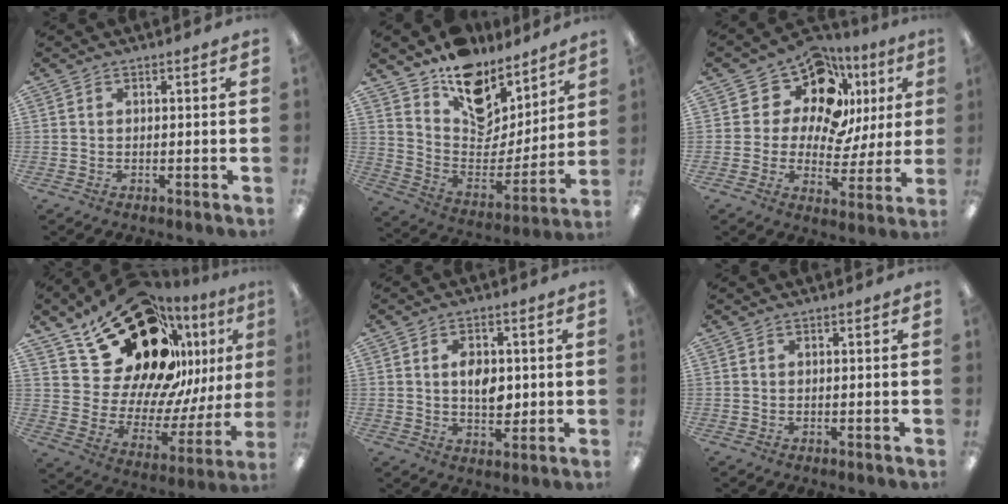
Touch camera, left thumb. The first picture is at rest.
{"total": 14.4, "force": [10.9, 8.3, 4.3], "torque": [-0.069, -0.101, 0.195]}
{"total": 14.4, "force": [8.3, 9.2, 7.5], "torque": [-0.143, -0.050, 0.151]}
{"total": 30.0, "force": [18.0, 17.4, 16.5], "torque": [-0.241, -0.115, 0.347]}
{"total": 6.4, "force": [0.7, 4.3, 4.8], "torque": [-0.069, 0.001, 0.011]}
{"total": 0.0}